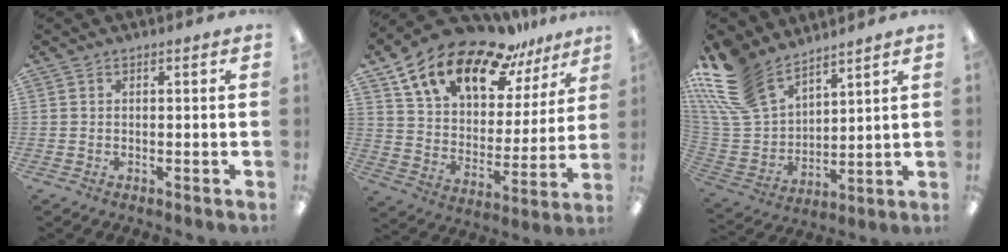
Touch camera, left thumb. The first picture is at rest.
{"total": 18.3, "force": [13.3, 8.3, 9.5], "torque": [-0.180, -0.084, 0.234]}
{"total": 18.0, "force": [13.1, 9.3, 8.2], "torque": [-0.208, -0.071, 0.246]}